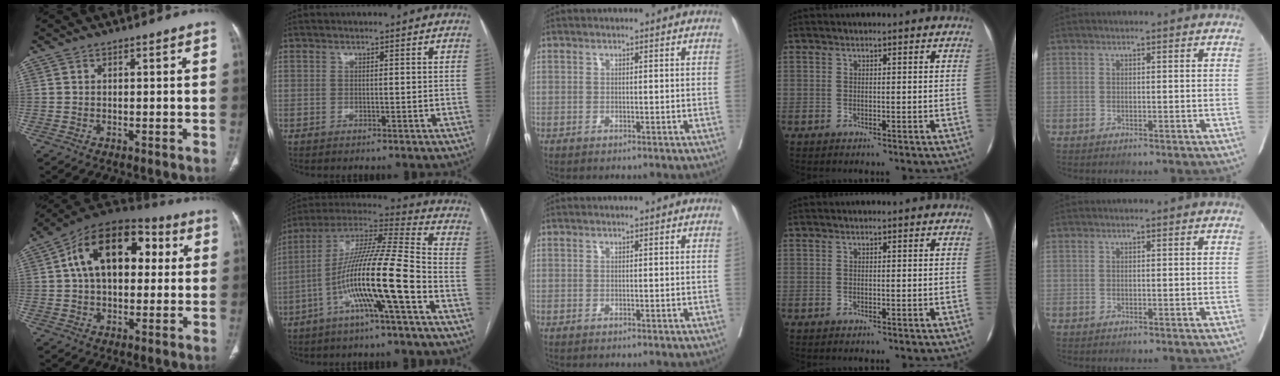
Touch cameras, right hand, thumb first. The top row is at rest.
{"thumb": {"total": 18.8, "force": [3.9, 11.6, 14.3], "torque": [-0.200, 0.029, 0.053]}, "index": {"total": 16.8, "force": [-5.7, 0.0, 15.8], "torque": [-0.293, 0.007, -0.109]}}